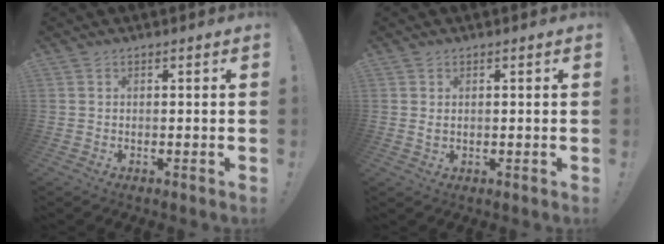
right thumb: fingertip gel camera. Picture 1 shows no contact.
{"total": 1.2, "force": [0.6, 0.5, 0.9], "torque": [-0.012, -0.002, 0.009]}